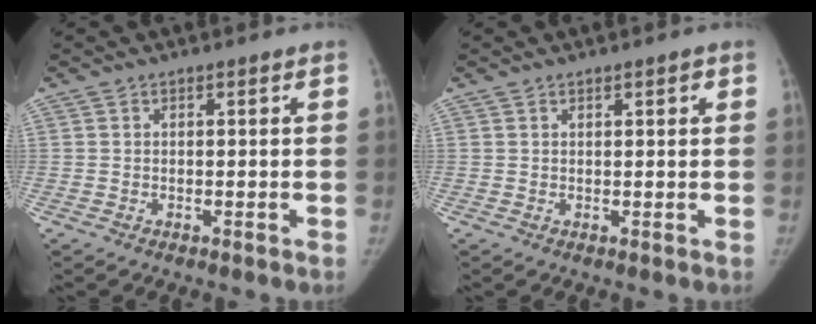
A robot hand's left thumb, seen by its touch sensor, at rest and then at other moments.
{"total": 1.4, "force": [0.8, 0.4, 1.0], "torque": [-0.012, -0.002, 0.011]}